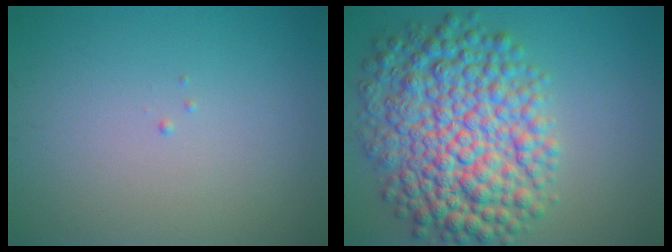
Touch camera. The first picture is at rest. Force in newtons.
{"total": 10.6, "press": 10.6, "slide": 0.1}